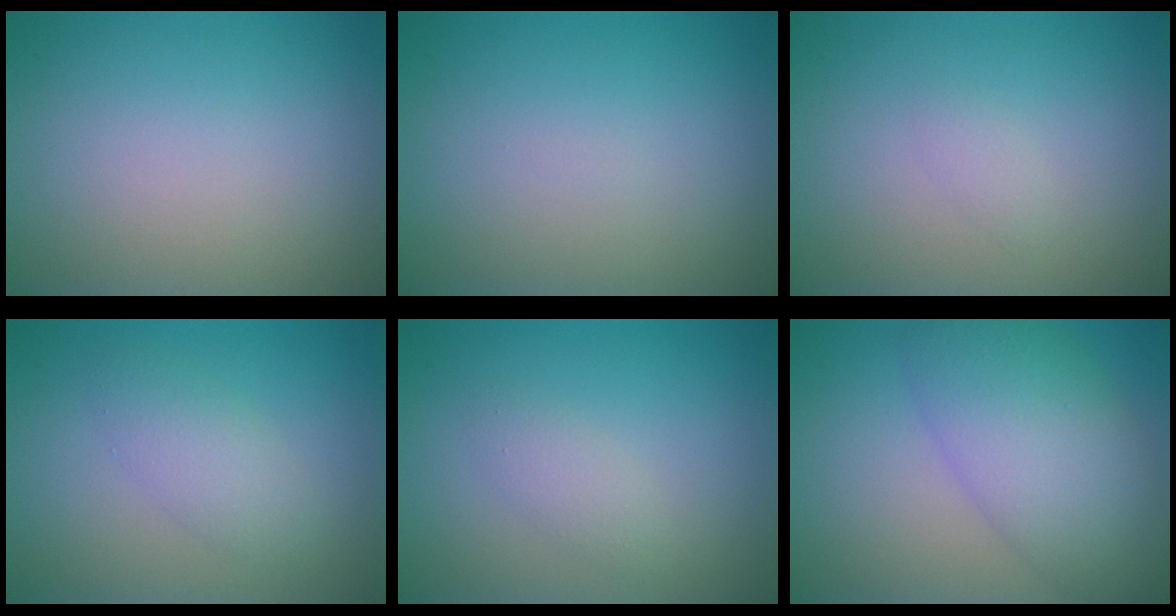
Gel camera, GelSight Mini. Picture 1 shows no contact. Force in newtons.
{"total": 0.0}
{"total": 0.8, "press": 0.8, "slide": 0.0}
{"total": 2.5, "press": 2.5, "slide": 0.1}
{"total": 1.4, "press": 1.4, "slide": 0.1}
{"total": 7.3, "press": 7.3, "slide": 0.1}